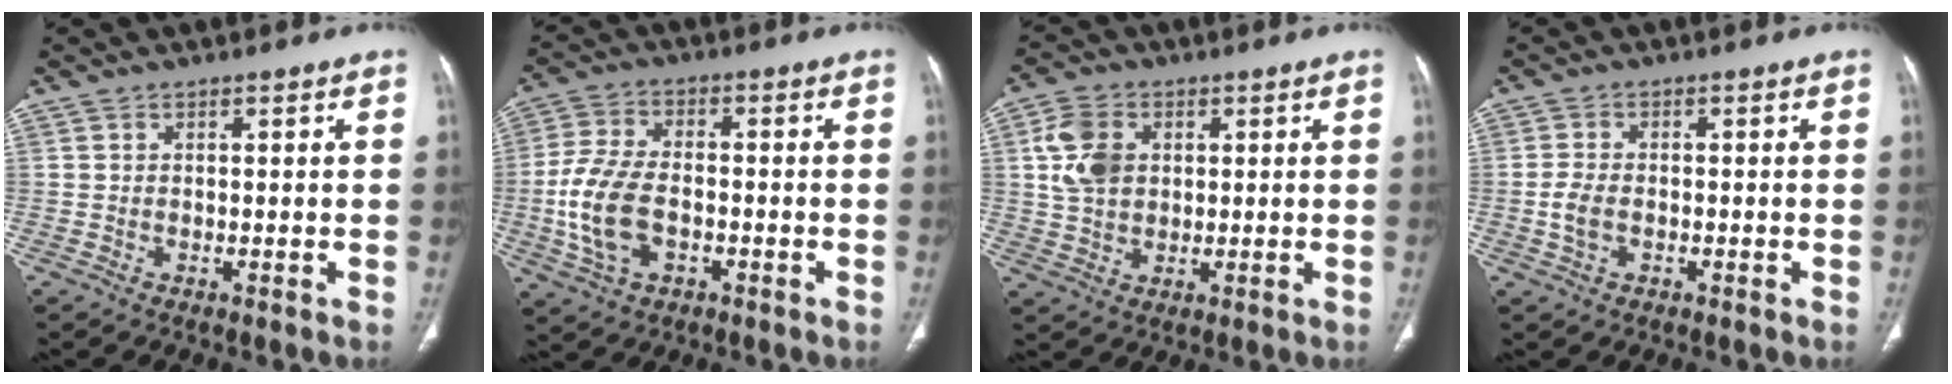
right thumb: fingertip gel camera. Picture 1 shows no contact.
{"total": 11.7, "force": [-2.4, 7.1, 9.0], "torque": [-0.188, 0.017, -0.044]}
{"total": 8.3, "force": [1.9, 6.1, 5.3], "torque": [-0.092, 0.000, 0.037]}
{"total": 3.6, "force": [-0.7, 2.3, 2.6], "torque": [-0.057, 0.009, -0.014]}